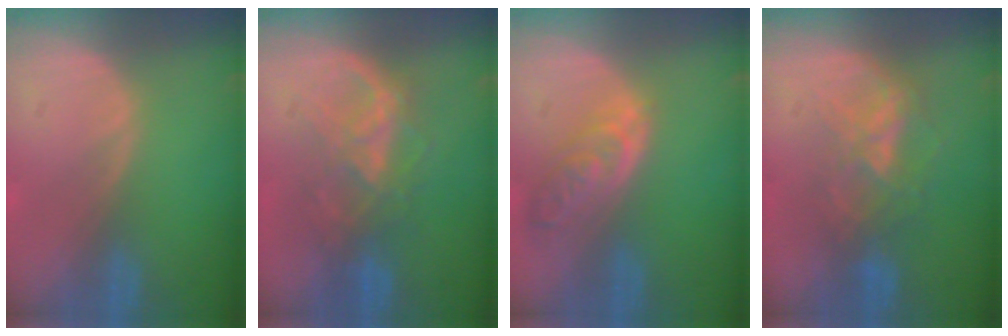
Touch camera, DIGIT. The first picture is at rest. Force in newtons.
{"total": 6.4, "press": 6.4, "slide": 0.8}
{"total": 6.1, "press": 5.5, "slide": 2.6}
{"total": 6.4, "press": 5.9, "slide": 2.5}